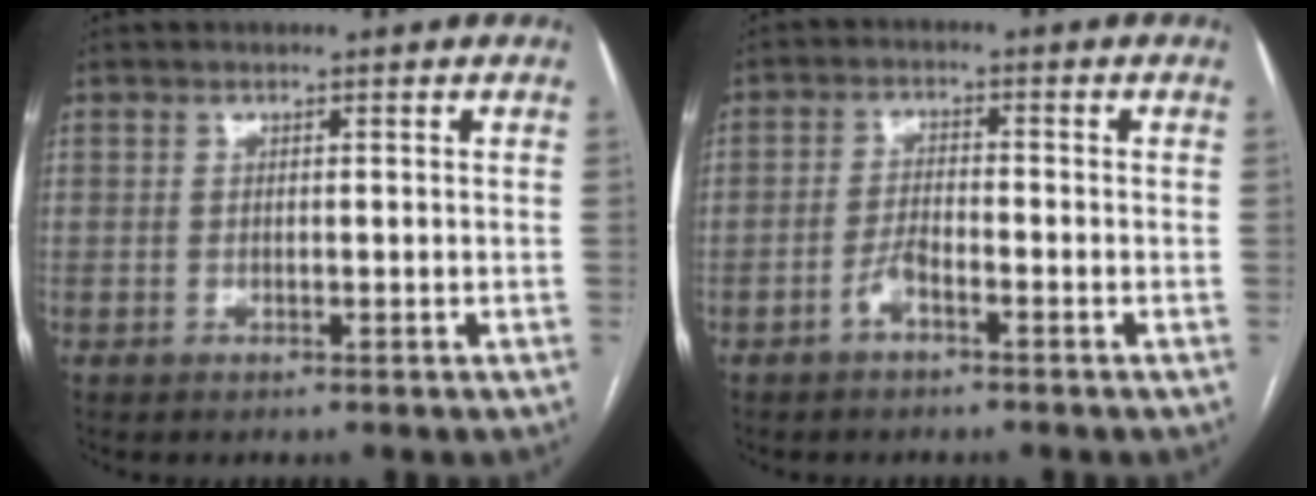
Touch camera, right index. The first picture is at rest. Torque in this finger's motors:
{"motor_torque": [0.10, 0.10, 0.05, 0.03]}